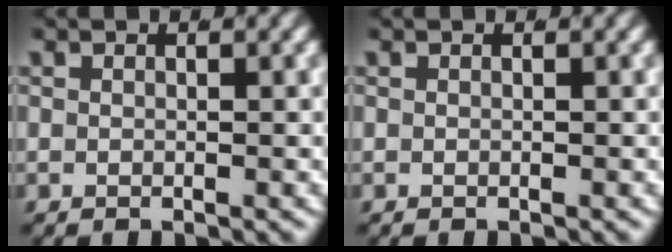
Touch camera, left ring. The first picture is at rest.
{"total": 0.0}